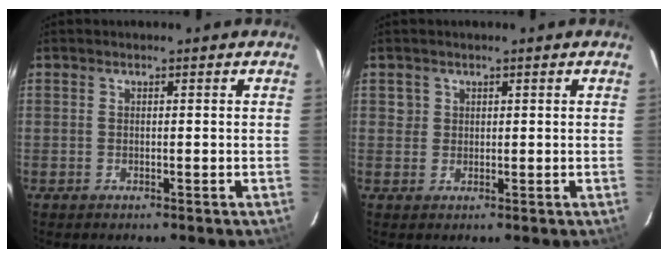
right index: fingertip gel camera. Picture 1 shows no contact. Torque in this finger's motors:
{"motor_torque": [0.02, 0.01, 0.01, 0.01]}